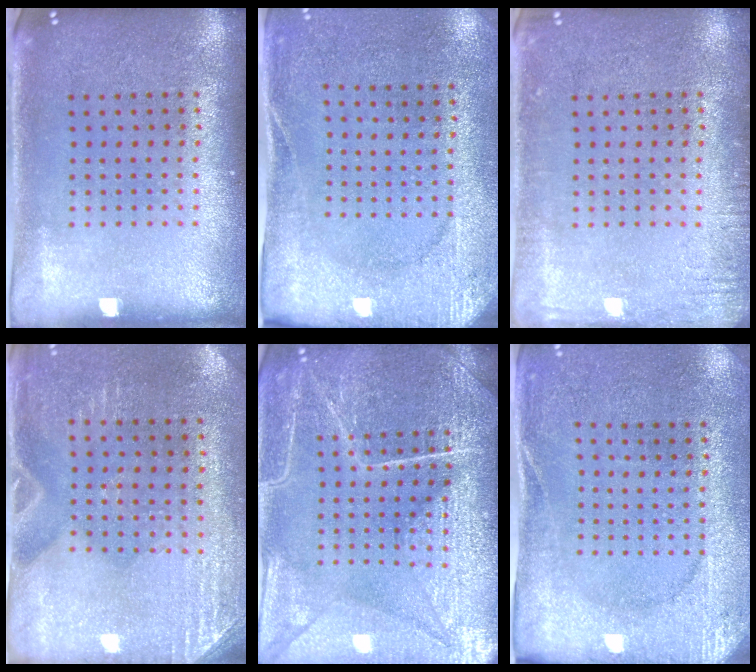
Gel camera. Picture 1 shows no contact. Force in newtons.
{"total": 2.7, "press": 2.3, "slide": 1.3}
{"total": 1.8, "press": 1.8, "slide": 0.2}
{"total": 2.9, "press": 2.6, "slide": 1.2}
{"total": 4.6, "press": 4.6, "slide": 0.5}
{"total": 2.6, "press": 2.4, "slide": 0.9}